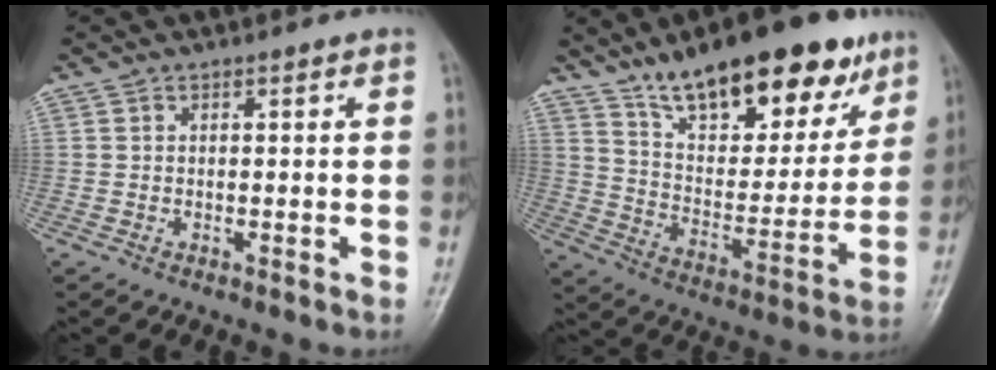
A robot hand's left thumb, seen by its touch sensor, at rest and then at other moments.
{"total": 24.8, "force": [16.5, 9.8, 15.6], "torque": [-0.190, -0.055, 0.264]}